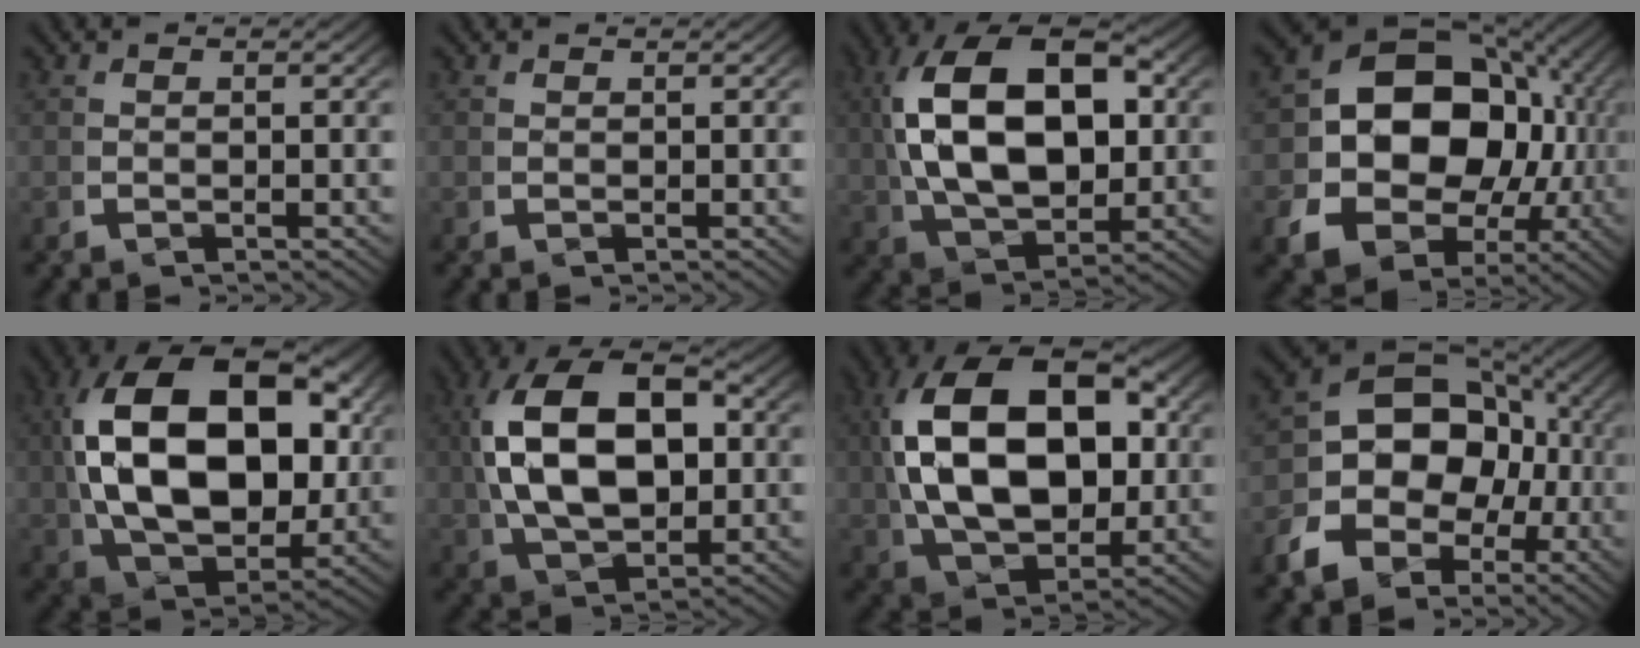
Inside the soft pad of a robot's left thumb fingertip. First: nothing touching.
{"total": 0.0}
{"total": 14.0, "force": [2.1, 8.9, 10.6], "torque": [-0.208, -0.033, 0.057]}
{"total": 19.6, "force": [-0.4, 15.6, 11.9], "torque": [-0.221, -0.061, 0.007]}
{"total": 17.9, "force": [1.9, 11.5, 13.6], "torque": [-0.270, -0.048, 0.058]}
{"total": 12.6, "force": [1.9, 8.1, 9.4], "torque": [-0.186, -0.030, 0.056]}
{"total": 16.1, "force": [2.0, 10.5, 12.1], "torque": [-0.240, -0.040, 0.060]}
{"total": 11.6, "force": [0.2, 9.5, 6.6], "torque": [-0.124, -0.034, 0.012]}